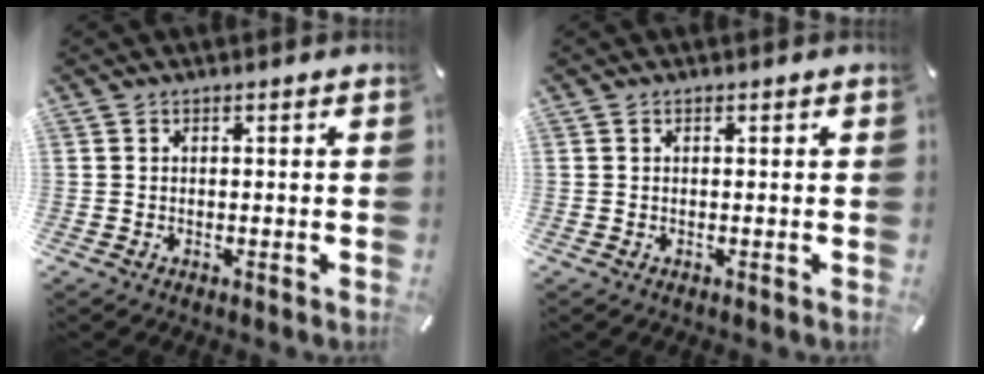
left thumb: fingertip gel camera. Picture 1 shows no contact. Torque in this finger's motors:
{"motor_torque": [-0.14, -0.22, -0.07, 0.05, -0.03]}